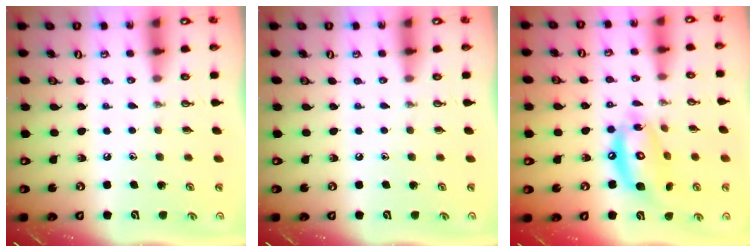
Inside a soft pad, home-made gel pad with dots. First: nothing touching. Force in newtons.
{"total": 0.0}
{"total": 14.7, "press": 14.6, "slide": 1.8}